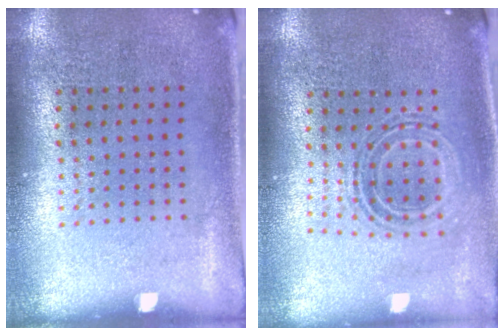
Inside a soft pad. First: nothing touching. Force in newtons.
{"total": 0.8, "press": 0.7, "slide": 0.3}